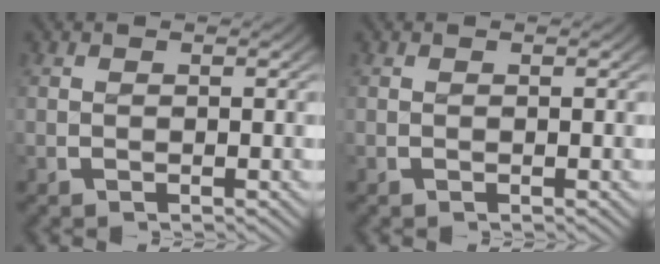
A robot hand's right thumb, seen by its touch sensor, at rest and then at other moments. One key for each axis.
{"total": 0.0}